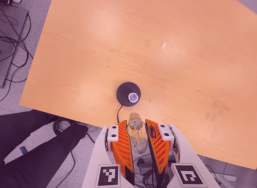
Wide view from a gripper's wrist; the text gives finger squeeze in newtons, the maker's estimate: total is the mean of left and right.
{"total": 20.9, "left": 23.3, "right": 18.4}